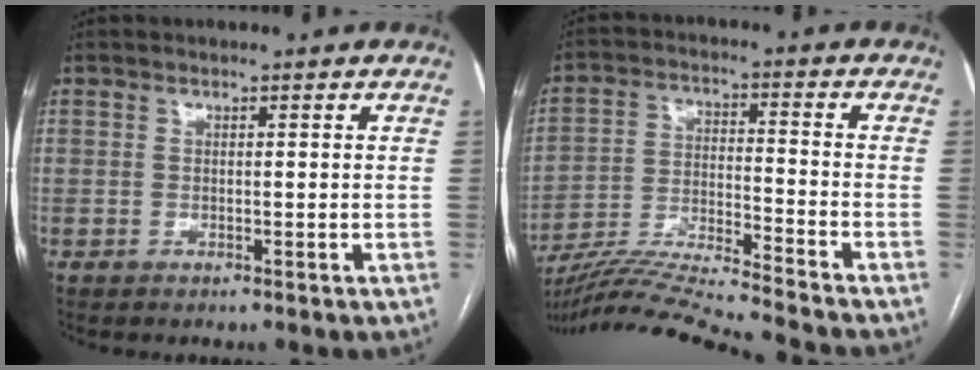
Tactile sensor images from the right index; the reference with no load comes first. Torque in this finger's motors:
{"motor_torque": [-0.33, -1.13, 0.10, 0.09]}